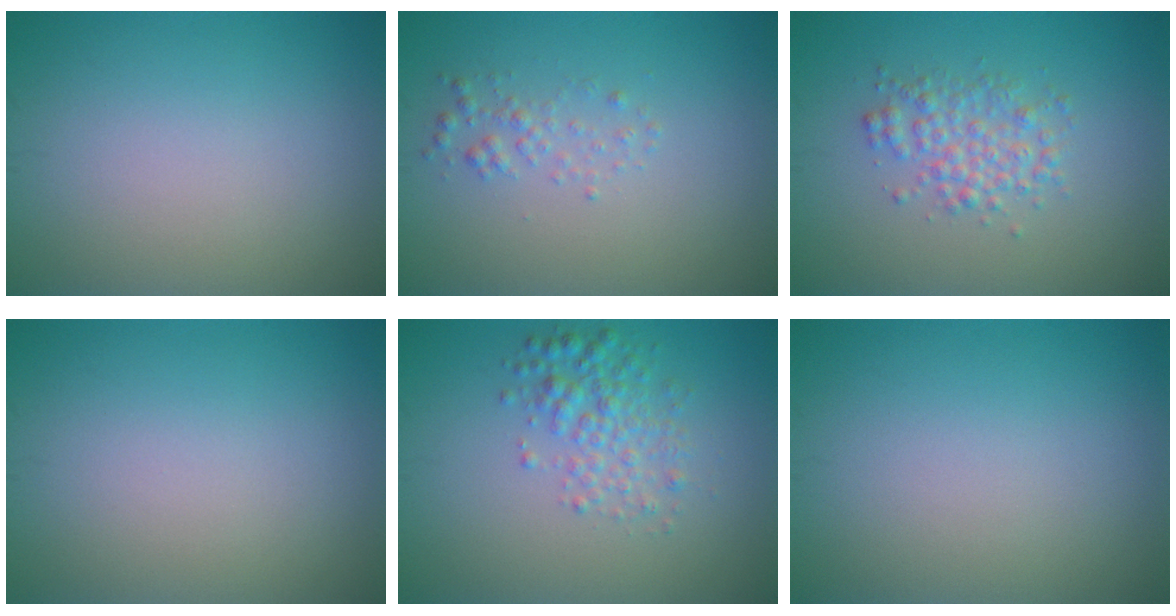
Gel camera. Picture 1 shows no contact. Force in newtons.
{"total": 1.3, "press": 1.3, "slide": 0.0}
{"total": 2.7, "press": 2.7, "slide": 0.0}
{"total": 0.0}
{"total": 3.0, "press": 3.0, "slide": 0.1}
{"total": 0.0}